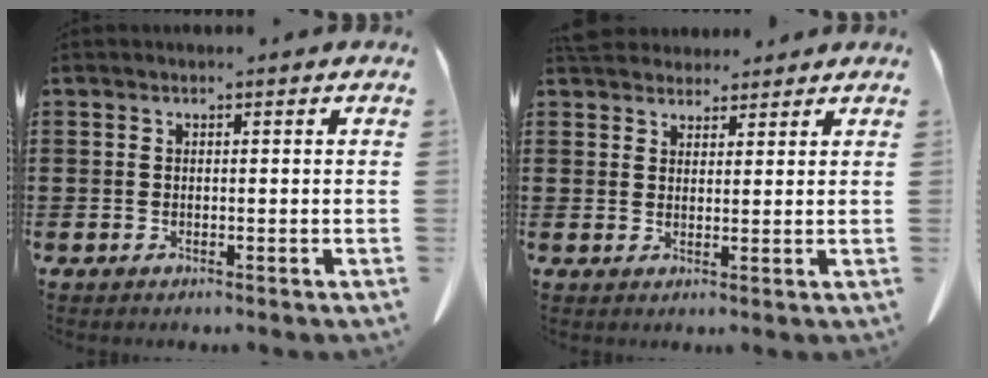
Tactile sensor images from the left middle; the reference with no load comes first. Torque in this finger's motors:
{"motor_torque": [1.20, -0.35, 0.29, 0.06]}